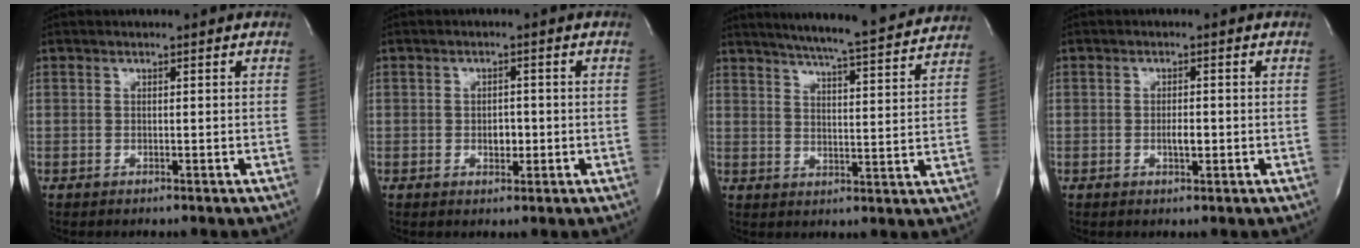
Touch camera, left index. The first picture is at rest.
{"total": 2.3, "force": [-0.5, 1.4, 1.7], "torque": [-0.025, 0.003, -0.005]}
{"total": 18.6, "force": [17.0, 0.7, 7.4], "torque": [-0.117, -0.018, 0.220]}
{"total": 2.0, "force": [-0.5, 0.7, 1.8], "torque": [-0.033, 0.000, -0.006]}